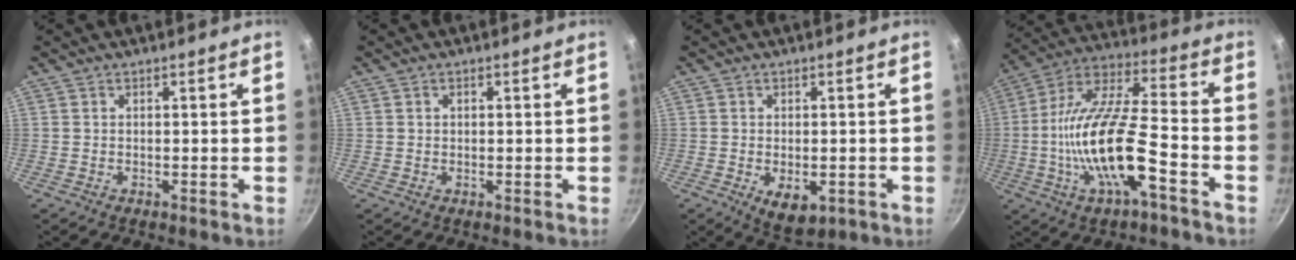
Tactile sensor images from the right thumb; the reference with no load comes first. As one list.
[{"total": 0.7, "force": [0.1, 0.6, 0.3], "torque": [-0.004, 0.005, 0.003]}, {"total": 6.4, "force": [-1.8, 3.7, 4.9], "torque": [-0.061, -0.005, -0.015]}, {"total": 19.4, "force": [-6.0, 6.2, 17.4], "torque": [-0.328, 0.037, -0.124]}]